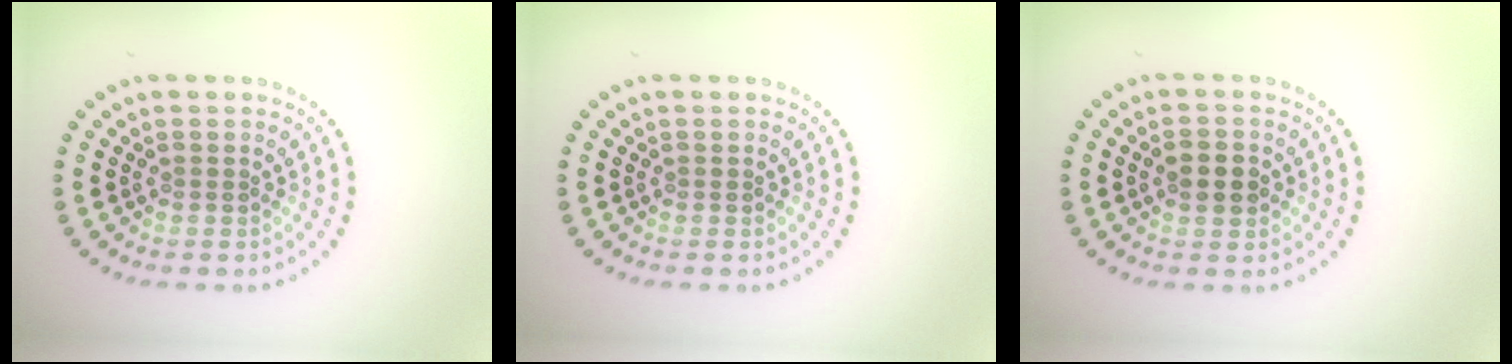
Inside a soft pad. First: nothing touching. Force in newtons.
{"total": 0.0}
{"total": 2.2, "press": 2.2, "slide": 0.1}